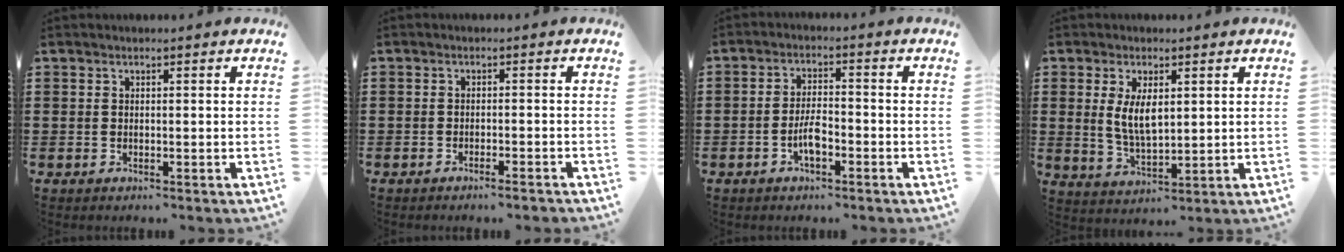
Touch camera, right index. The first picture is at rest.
{"total": 1.5, "force": [-1.3, -0.2, 0.8], "torque": [-0.015, -0.004, -0.023]}
{"total": 4.3, "force": [-1.8, 1.6, 3.6], "torque": [-0.077, 0.003, -0.037]}
{"total": 5.5, "force": [1.1, 2.4, 4.8], "torque": [-0.091, 0.000, 0.018]}